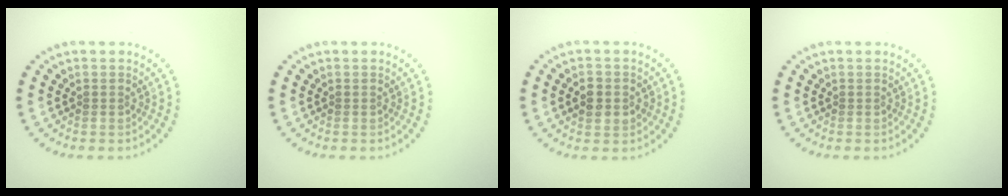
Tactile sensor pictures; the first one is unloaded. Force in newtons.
{"total": 0.0}
{"total": 2.2, "press": 2.2, "slide": 0.2}
{"total": 0.0}